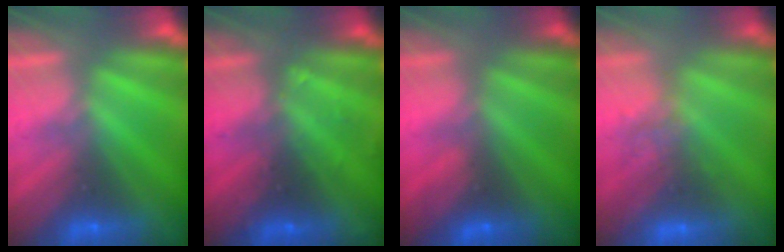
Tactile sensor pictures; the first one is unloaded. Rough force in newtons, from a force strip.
{"total": 2.4}
{"total": 4.4}
{"total": 2.8}